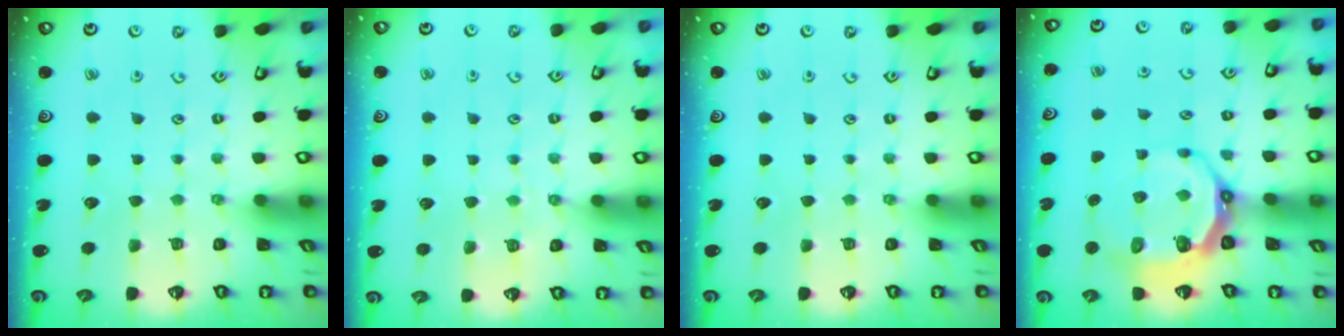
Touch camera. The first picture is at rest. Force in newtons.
{"total": 2.5, "press": 2.5, "slide": 0.4}
{"total": 0.0}
{"total": 8.7, "press": 7.7, "slide": 4.1}